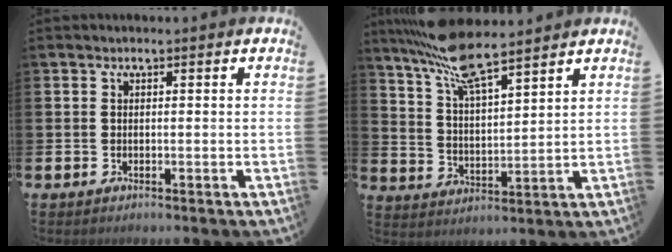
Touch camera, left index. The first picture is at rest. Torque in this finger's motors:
{"motor_torque": [0.38, -0.39, 1.05, 0.21]}